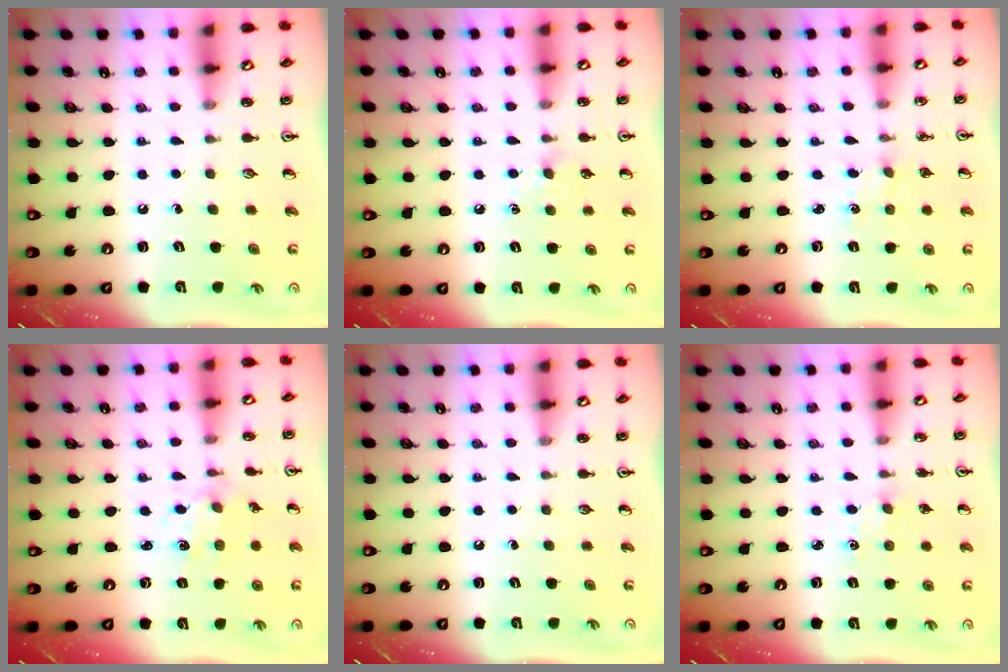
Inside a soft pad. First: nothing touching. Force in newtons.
{"total": 5.3, "press": 5.2, "slide": 0.6}
{"total": 0.0}
{"total": 2.4, "press": 2.4, "slide": 0.4}
{"total": 0.0}
{"total": 0.7, "press": 0.7, "slide": 0.1}